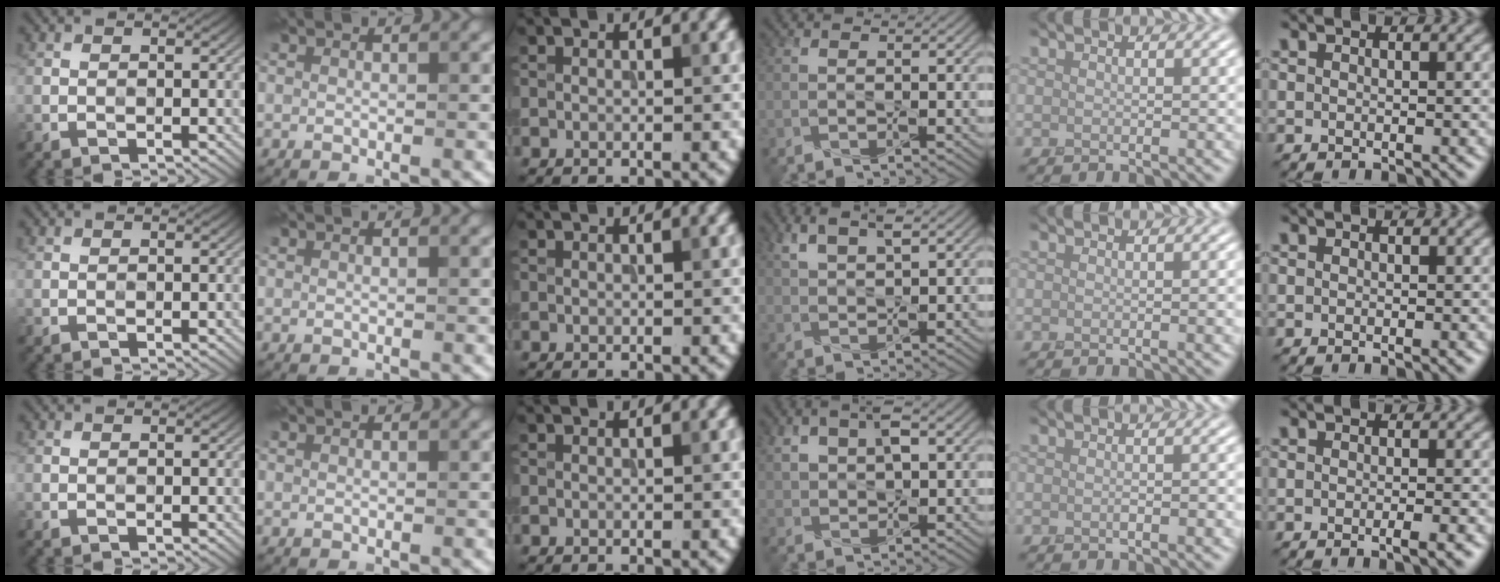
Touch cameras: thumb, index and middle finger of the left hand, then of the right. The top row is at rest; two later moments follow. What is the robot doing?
{"motion": "squeeze", "object": "air blower"}